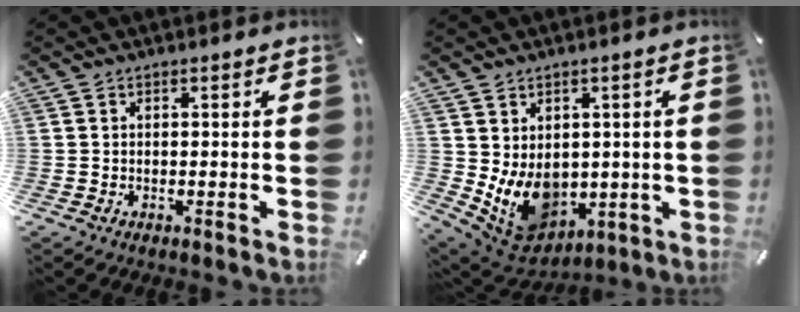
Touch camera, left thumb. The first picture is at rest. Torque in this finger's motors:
{"motor_torque": [2.38, 2.38, 1.40, -0.15, 0.15]}